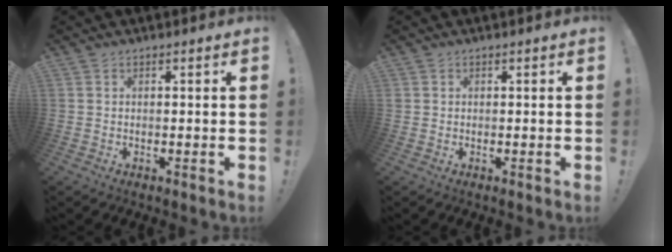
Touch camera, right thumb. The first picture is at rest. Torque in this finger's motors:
{"motor_torque": [-0.17, 0.10, 0.26, 0.05, -0.04]}